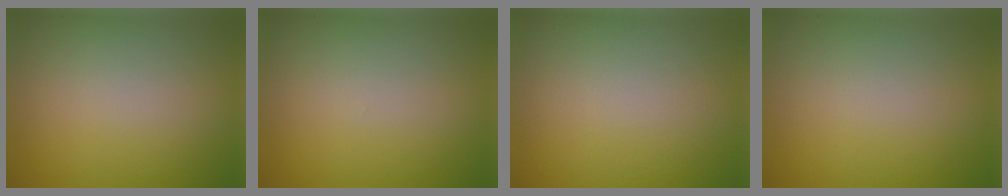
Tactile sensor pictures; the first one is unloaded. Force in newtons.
{"total": 0.0}
{"total": 0.0}
{"total": 0.0}